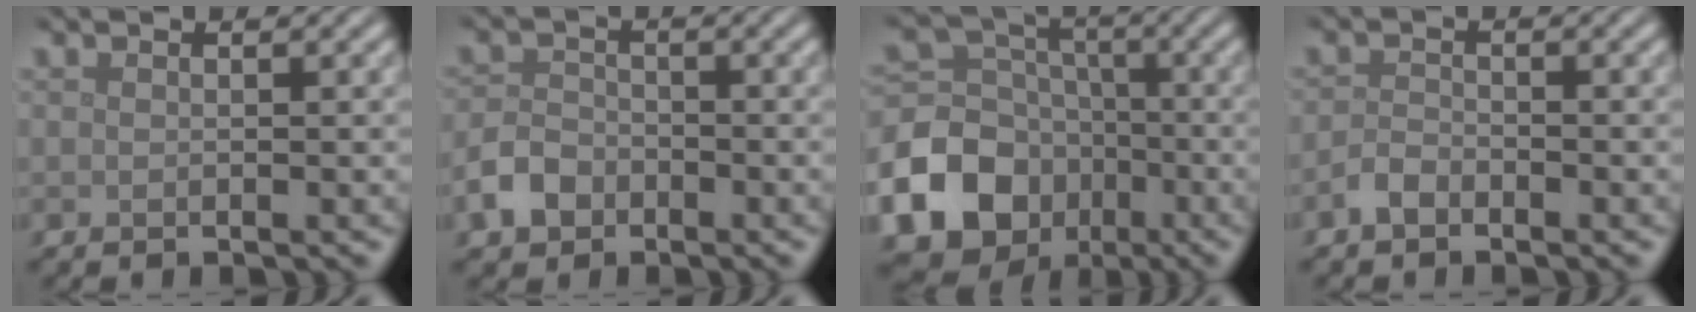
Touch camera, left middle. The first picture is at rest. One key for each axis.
{"total": 3.1, "fx": -1.7, "fy": 2.2, "fz": 1.3, "tx": -0.024, "ty": 0.002, "tz": -0.039}
{"total": 15.2, "fx": -6.4, "fy": 12.9, "fz": 5.0, "tx": -0.129, "ty": -0.049, "tz": -0.130}
{"total": 1.5, "fx": -1.1, "fy": 0.7, "fz": 0.7, "tx": -0.014, "ty": 0.004, "tz": -0.026}